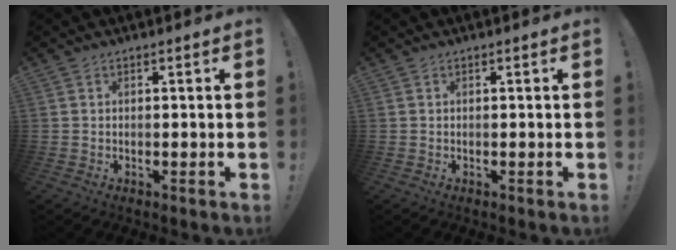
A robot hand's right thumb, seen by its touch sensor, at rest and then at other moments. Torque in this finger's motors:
{"motor_torque": [-0.03, 0.03, -0.05, 0.06, 0.00]}